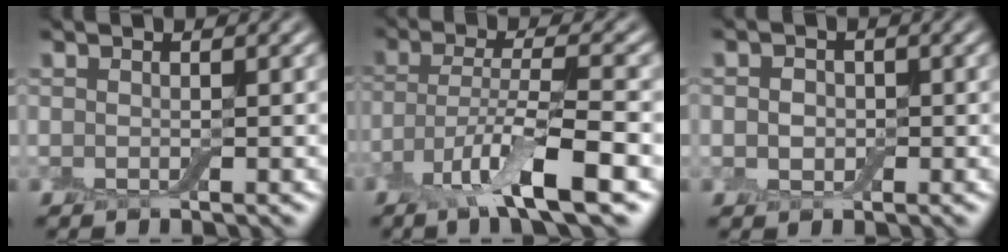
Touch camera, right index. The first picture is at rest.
{"total": 7.0, "force": [-3.8, 1.4, 5.7], "torque": [-0.108, -0.002, -0.077]}
{"total": 2.3, "force": [0.0, 2.0, 1.2], "torque": [-0.009, 0.004, -0.014]}